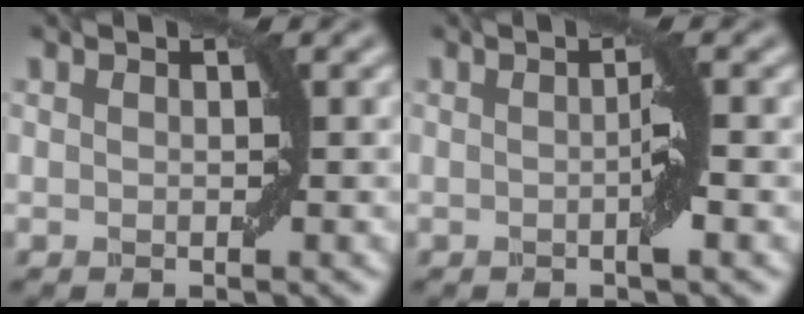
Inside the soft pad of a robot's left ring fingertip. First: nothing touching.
{"total": 1.8, "force": [-0.2, -0.1, 1.8], "torque": [-0.033, -0.001, -0.005]}